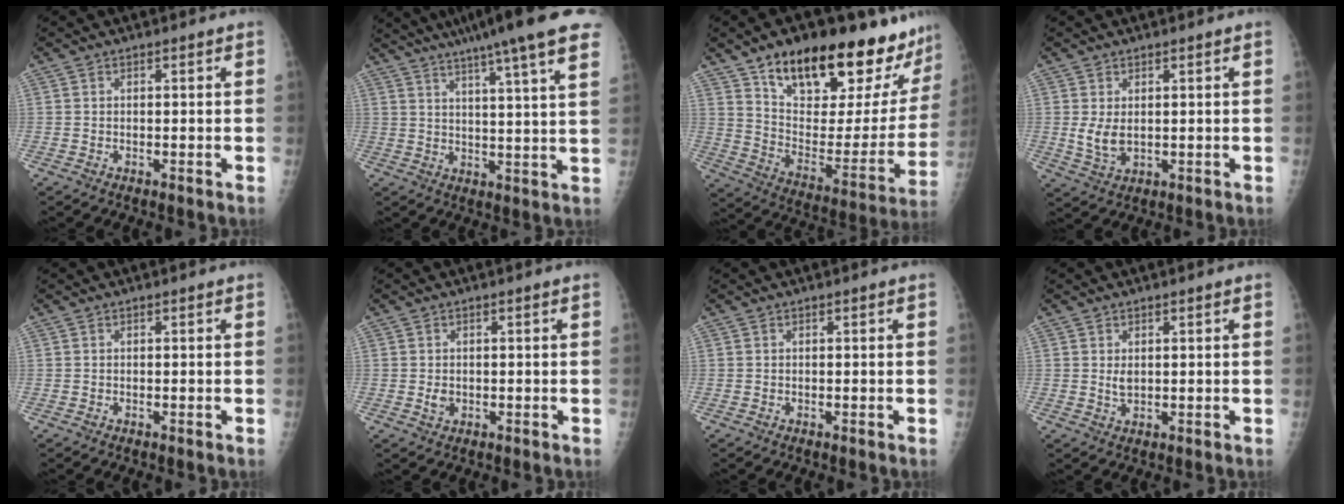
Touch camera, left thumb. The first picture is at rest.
{"total": 17.5, "force": [12.5, 0.9, 12.2], "torque": [-0.171, -0.019, 0.158]}
{"total": 29.7, "force": [20.3, 10.2, 19.1], "torque": [-0.248, -0.070, 0.310]}
{"total": 4.1, "force": [0.6, 2.4, 3.3], "torque": [-0.059, -0.010, 0.021]}
{"total": 0.0}
{"total": 1.7, "force": [-0.1, 1.3, 1.0], "torque": [-0.012, 0.000, 0.002]}
{"total": 0.0}
{"total": 1.9, "force": [0.6, 1.0, 1.5], "torque": [-0.022, -0.005, 0.014]}